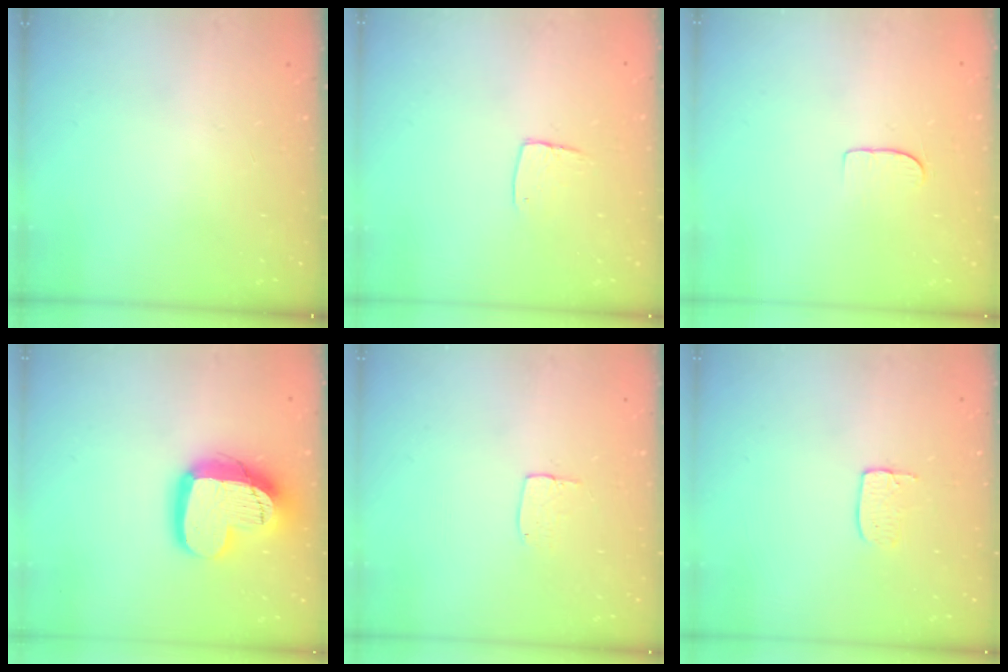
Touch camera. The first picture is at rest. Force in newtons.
{"total": 5.9, "press": 5.9, "slide": 0.4}
{"total": 4.9, "press": 4.9, "slide": 0.3}
{"total": 17.1, "press": 17.0, "slide": 1.5}
{"total": 3.8, "press": 3.8, "slide": 0.2}
{"total": 3.7, "press": 3.7, "slide": 0.2}